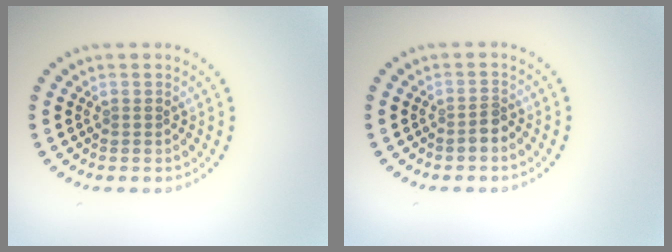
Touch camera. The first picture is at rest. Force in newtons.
{"total": 1.5, "press": 1.2, "slide": 0.9}